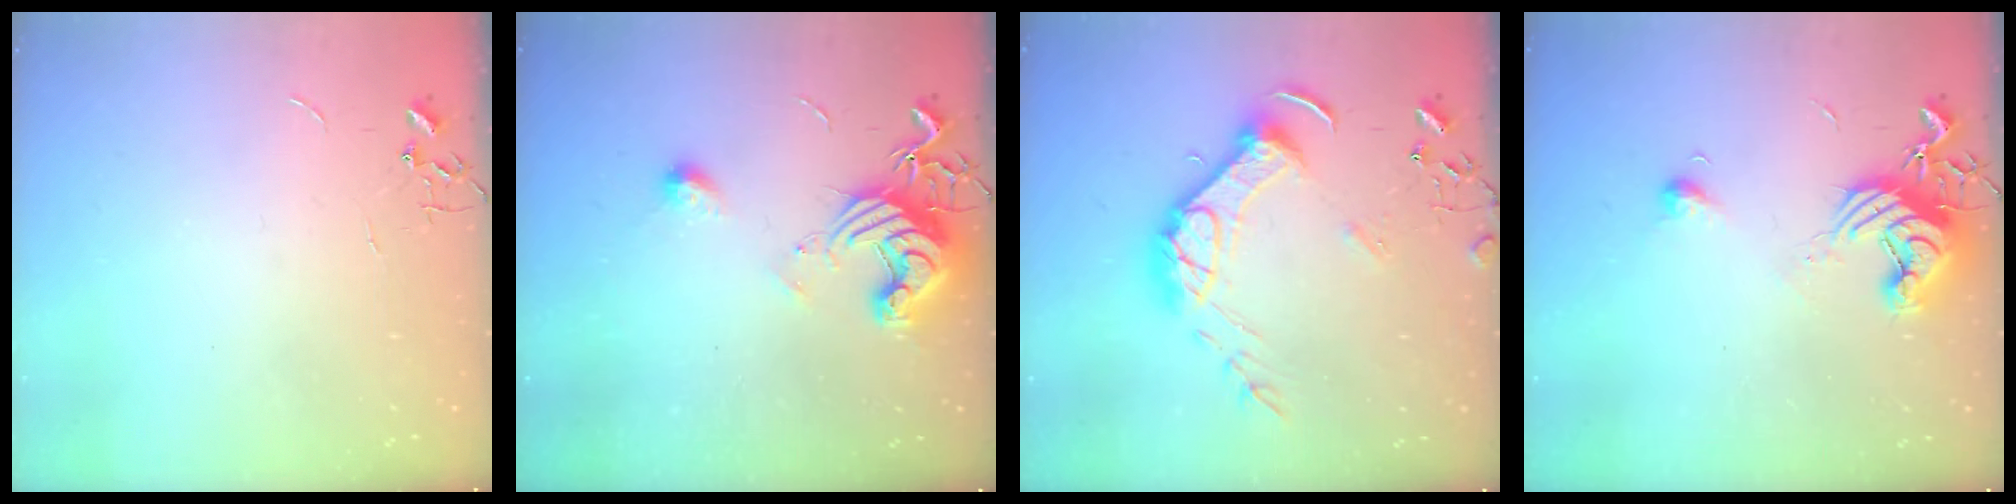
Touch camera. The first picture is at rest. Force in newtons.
{"total": 14.1, "press": 14.0, "slide": 1.4}
{"total": 15.3, "press": 15.2, "slide": 1.7}
{"total": 13.4, "press": 13.4, "slide": 1.2}